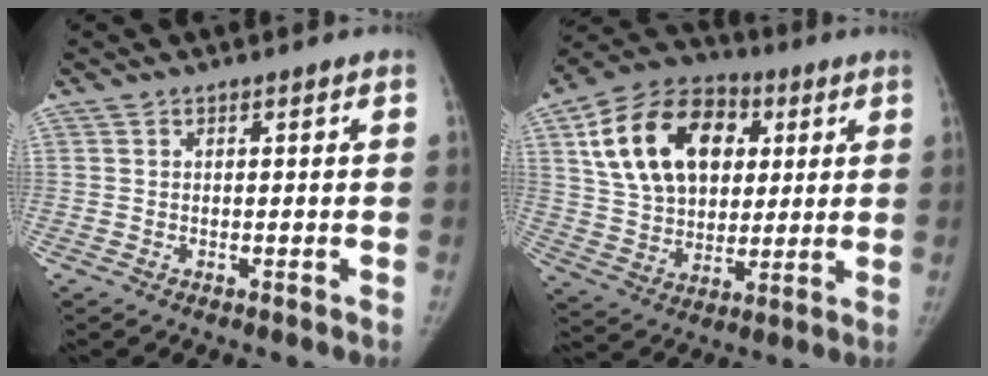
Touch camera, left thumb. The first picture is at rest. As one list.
[{"total": 21.4, "force": [6.4, 15.0, 13.8], "torque": [-0.221, 0.003, 0.108]}]